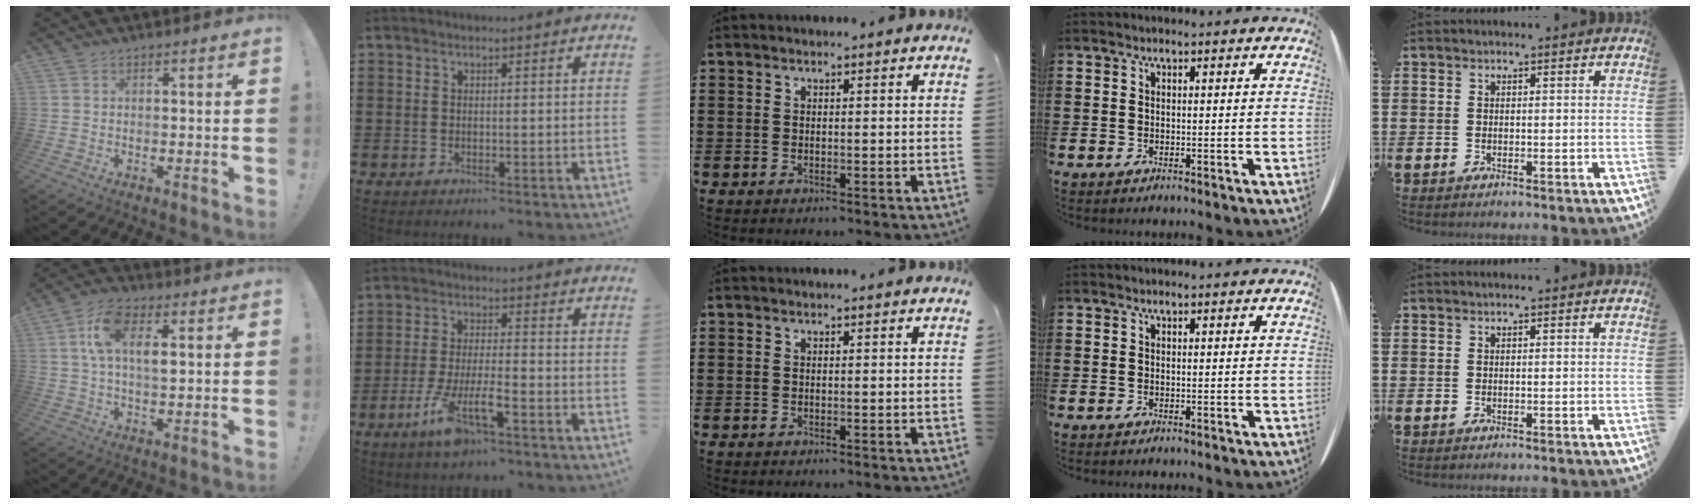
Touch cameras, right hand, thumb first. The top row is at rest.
{"thumb": {"total": 10.4, "force": [3.1, 5.2, 8.4], "torque": [-0.153, 0.000, 0.054]}, "index": {"total": 7.7, "force": [-4.6, 1.4, 6.0], "torque": [-0.128, -0.013, -0.087]}}